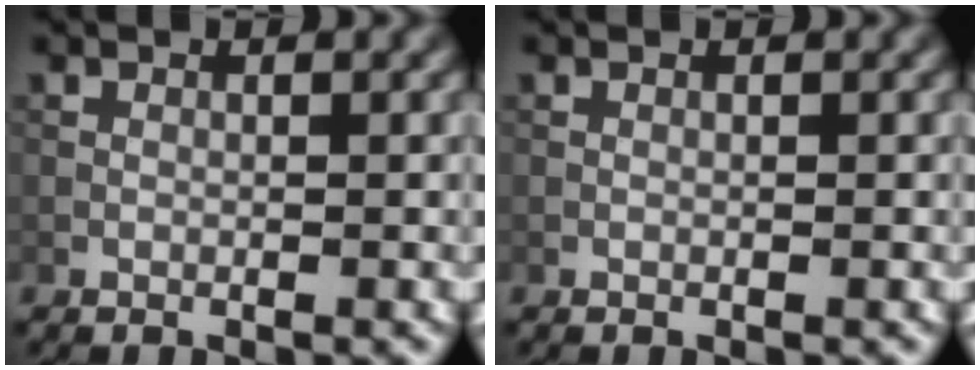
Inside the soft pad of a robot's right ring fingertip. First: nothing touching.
{"total": 0.0}